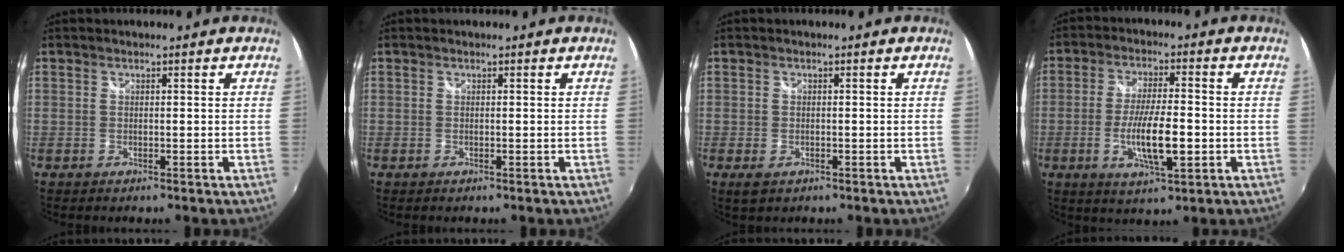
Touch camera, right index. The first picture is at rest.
{"total": 0.0}
{"total": 2.3, "force": [-1.3, 1.4, 1.4], "torque": [-0.026, -0.009, -0.020]}
{"total": 9.7, "force": [-2.5, 2.2, 9.1], "torque": [-0.172, -0.012, -0.042]}